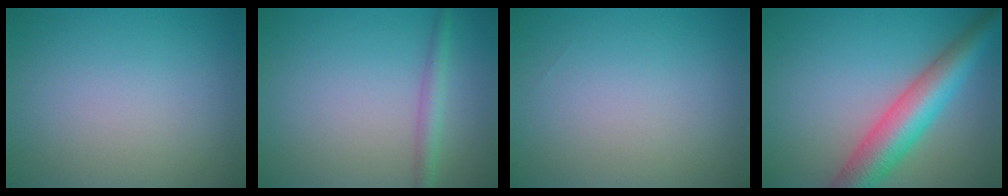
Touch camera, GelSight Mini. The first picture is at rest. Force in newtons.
{"total": 2.0, "press": 2.0, "slide": 0.0}
{"total": 0.0}
{"total": 7.4, "press": 7.4, "slide": 0.3}